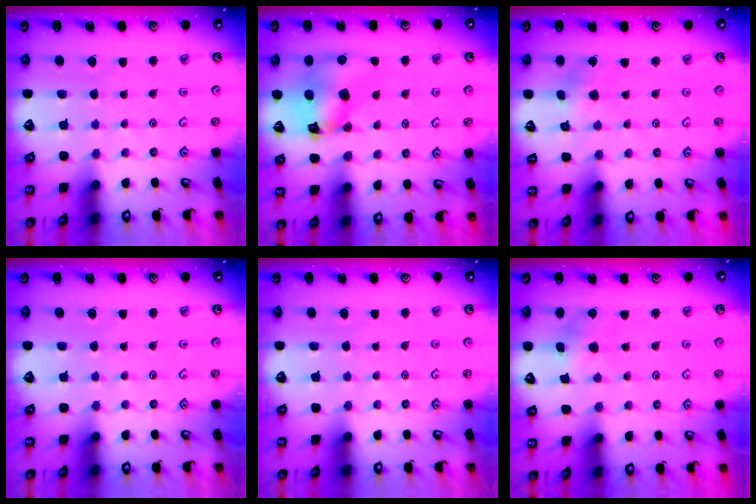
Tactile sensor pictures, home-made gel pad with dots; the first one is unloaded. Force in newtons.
{"total": 11.7, "press": 11.6, "slide": 1.6}
{"total": 3.1, "press": 3.1, "slide": 0.3}
{"total": 0.0}
{"total": 0.0}
{"total": 2.8, "press": 2.8, "slide": 0.1}